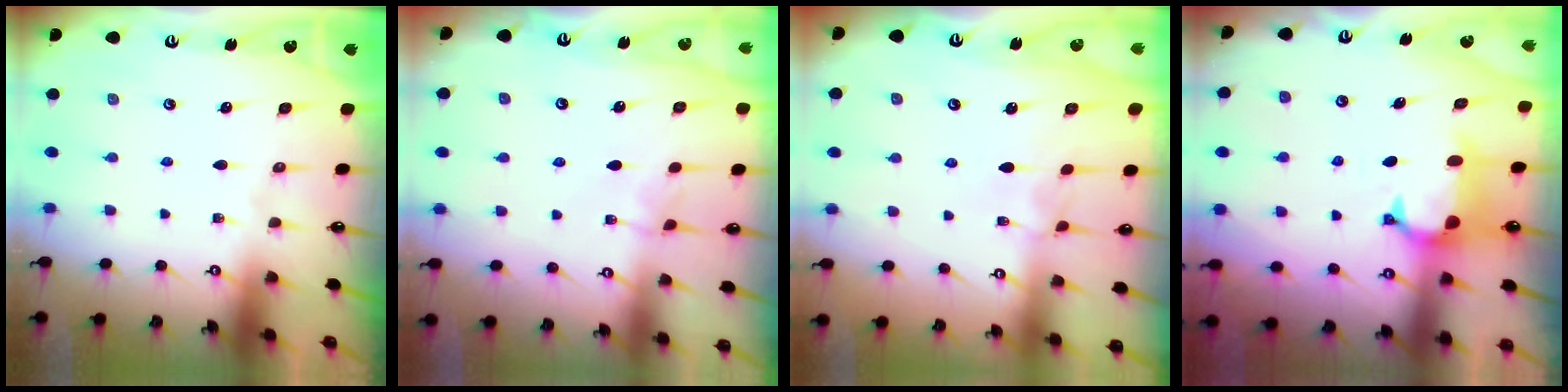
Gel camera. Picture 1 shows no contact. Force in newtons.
{"total": 3.1, "press": 3.1, "slide": 0.2}
{"total": 4.7, "press": 4.7, "slide": 0.1}
{"total": 1.2, "press": 0.6, "slide": 1.0}